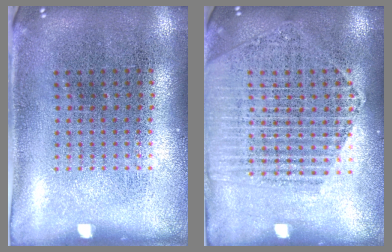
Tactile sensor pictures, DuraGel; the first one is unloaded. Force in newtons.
{"total": 1.8, "press": 1.7, "slide": 0.6}